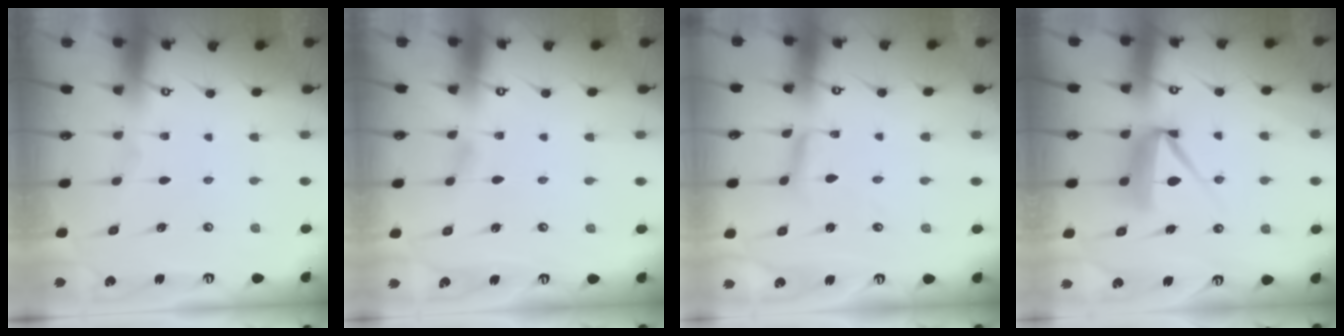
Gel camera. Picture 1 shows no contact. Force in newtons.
{"total": 2.4, "press": 2.4, "slide": 0.3}
{"total": 5.8, "press": 5.8, "slide": 0.5}
{"total": 9.2, "press": 9.2, "slide": 0.5}